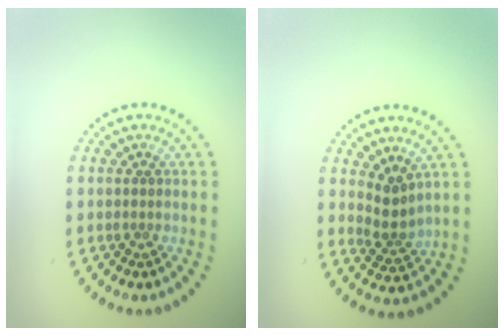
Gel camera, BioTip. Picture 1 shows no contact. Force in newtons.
{"total": 2.3, "press": 1.6, "slide": 1.6}